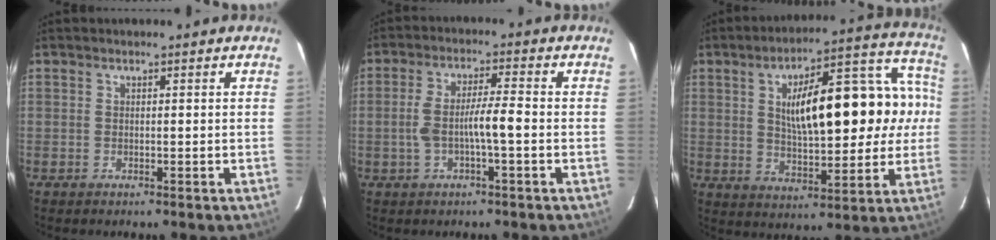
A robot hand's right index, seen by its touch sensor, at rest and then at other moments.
{"total": 6.0, "force": [-1.1, 0.5, 5.9], "torque": [-0.119, 0.013, -0.017]}
{"total": 20.6, "force": [2.8, 6.7, 19.3], "torque": [-0.272, 0.047, 0.048]}